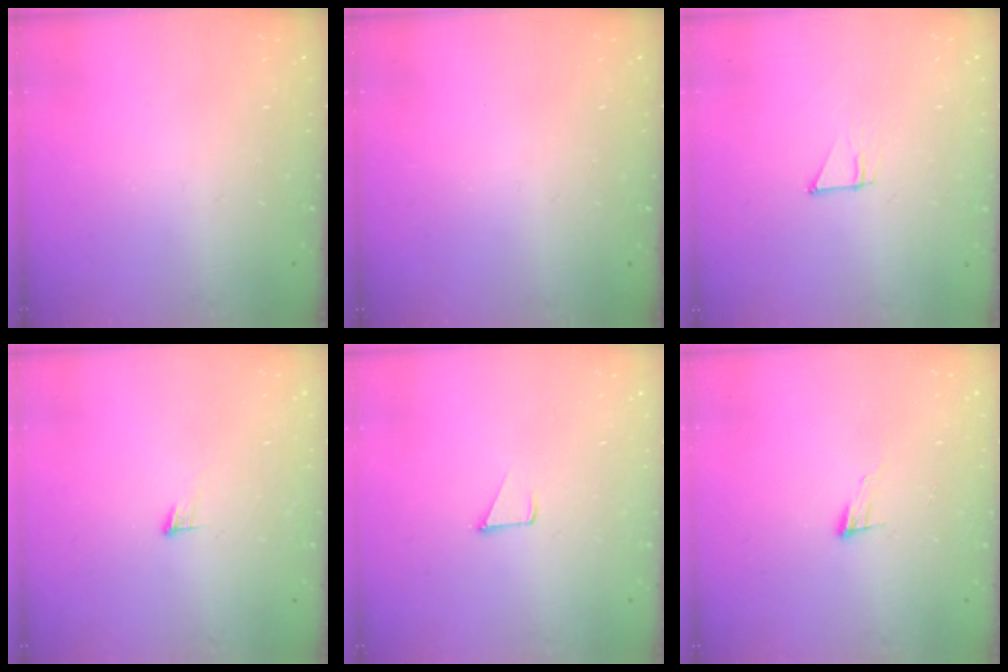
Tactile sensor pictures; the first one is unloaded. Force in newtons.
{"total": 0.0}
{"total": 4.9, "press": 4.9, "slide": 0.3}
{"total": 3.3, "press": 3.3, "slide": 0.2}
{"total": 1.8, "press": 1.7, "slide": 0.1}
{"total": 6.3, "press": 6.2, "slide": 0.5}